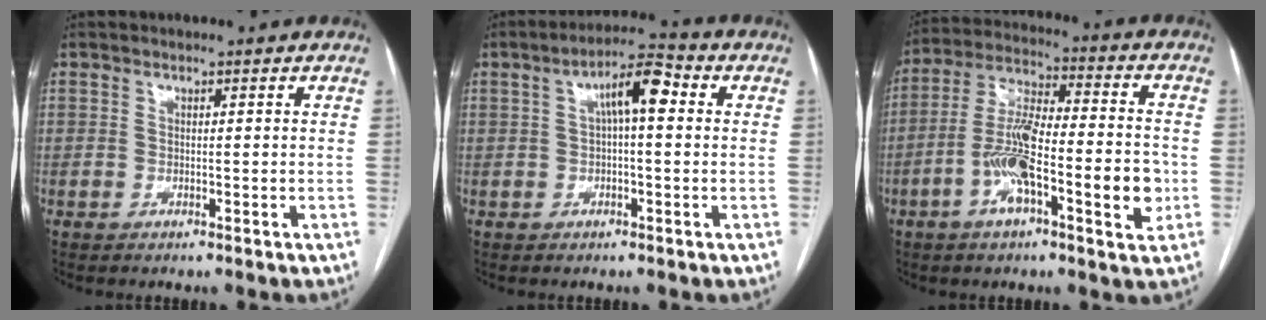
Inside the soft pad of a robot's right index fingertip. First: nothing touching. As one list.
[{"total": 6.9, "force": [1.4, 1.6, 6.5], "torque": [-0.111, 0.029, 0.019]}, {"total": 15.0, "force": [-4.1, 3.7, 14.0], "torque": [-0.249, 0.013, -0.072]}]